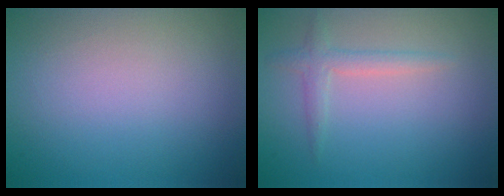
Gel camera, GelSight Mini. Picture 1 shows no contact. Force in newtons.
{"total": 1.7, "press": 1.7, "slide": 0.1}